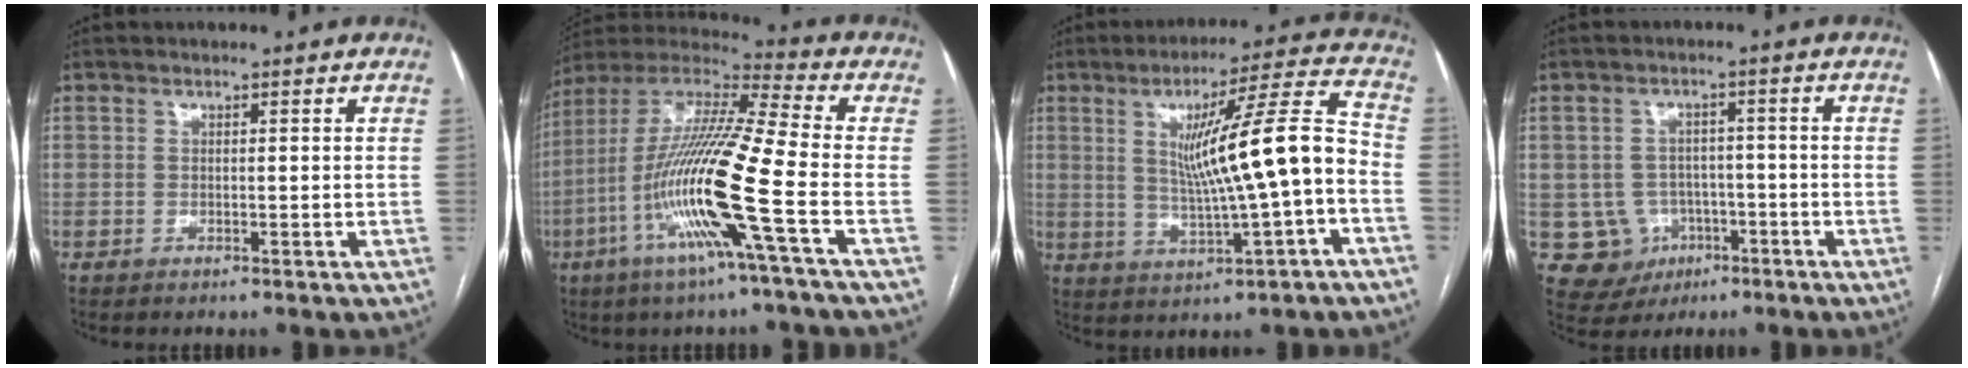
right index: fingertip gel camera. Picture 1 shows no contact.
{"total": 18.4, "force": [-5.7, -0.6, 17.5], "torque": [-0.352, -0.011, -0.120]}
{"total": 13.8, "force": [-0.5, 0.1, 13.7], "torque": [-0.211, 0.014, -0.005]}
{"total": 7.5, "force": [-2.2, 7.0, 1.4], "torque": [-0.027, 0.011, -0.020]}